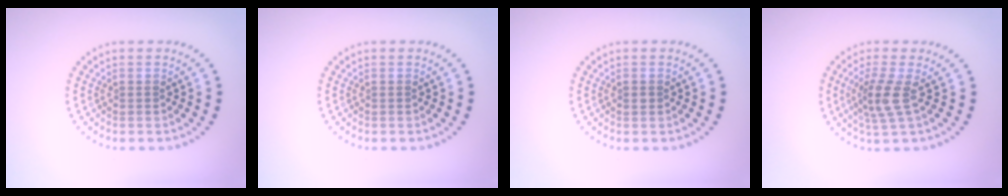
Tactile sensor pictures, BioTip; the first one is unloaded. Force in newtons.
{"total": 0.0}
{"total": 0.7, "press": 0.7, "slide": 0.1}
{"total": 2.9, "press": 2.3, "slide": 1.8}